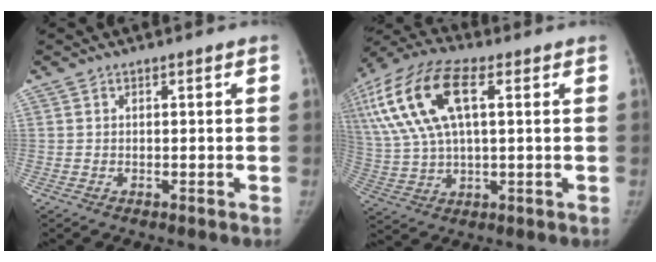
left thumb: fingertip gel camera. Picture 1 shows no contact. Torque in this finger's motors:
{"motor_torque": [0.41, 1.35, 1.41, -1.36, 0.24]}